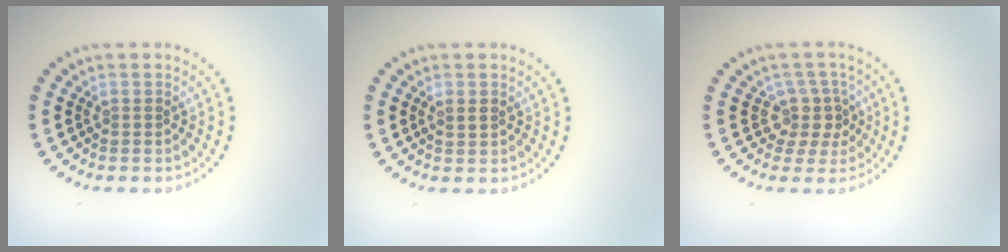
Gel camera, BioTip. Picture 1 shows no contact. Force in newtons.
{"total": 0.6, "press": 0.6, "slide": 0.2}
{"total": 2.8, "press": 2.2, "slide": 1.8}